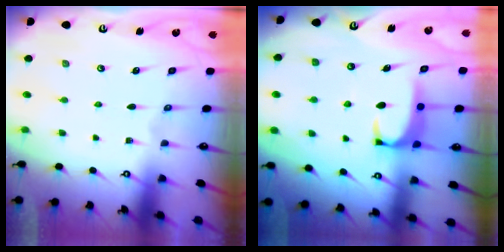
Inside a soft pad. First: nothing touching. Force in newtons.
{"total": 1.9, "press": 1.9, "slide": 0.3}